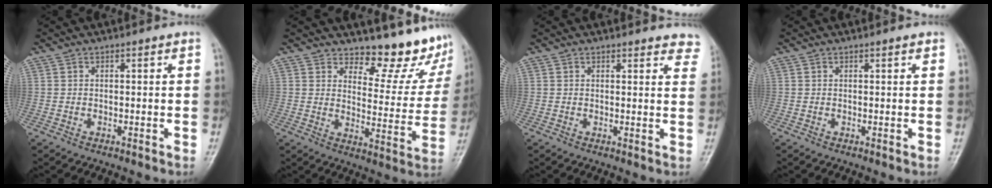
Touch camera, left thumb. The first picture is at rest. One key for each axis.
{"total": 12.1, "fx": 10.9, "fy": 3.8, "fz": 3.6, "tx": -0.010, "ty": -0.111, "tz": 0.137}
{"total": 6.1, "fx": 5.7, "fy": 1.8, "fz": 1.2, "tx": 0.025, "ty": -0.024, "tz": 0.039}
{"total": 0.5, "fx": 0.4, "fy": 0.1, "fz": 0.4, "tx": -0.006, "ty": -0.001, "tz": 0.004}